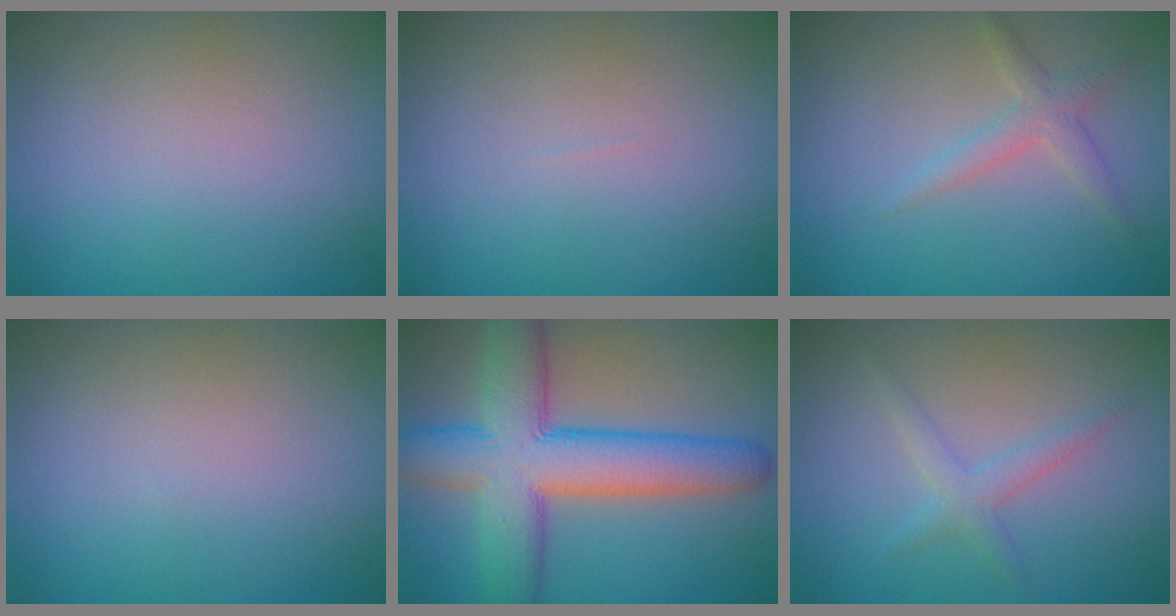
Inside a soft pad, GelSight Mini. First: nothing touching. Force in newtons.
{"total": 0.0}
{"total": 2.0, "press": 2.0, "slide": 0.0}
{"total": 0.0}
{"total": 10.3, "press": 10.3, "slide": 0.3}
{"total": 1.8, "press": 1.8, "slide": 0.1}